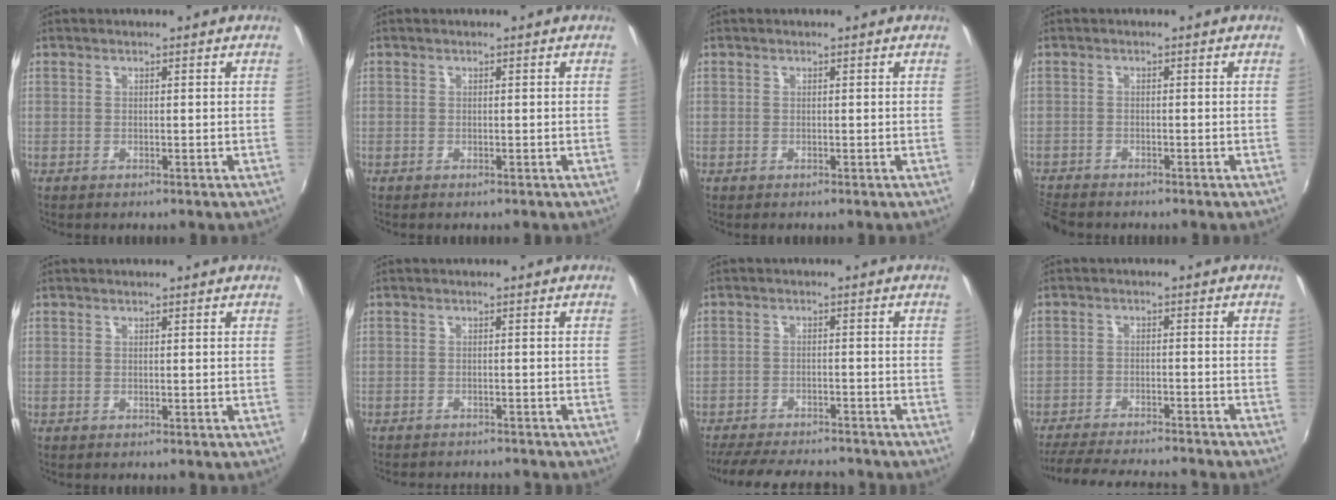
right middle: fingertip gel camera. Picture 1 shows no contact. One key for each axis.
{"total": 0.0}
{"total": 0.5, "fx": -0.2, "fy": 0.4, "fz": -0.1, "tx": 0.002, "ty": -0.002, "tz": -0.005}
{"total": 4.6, "fx": -4.4, "fy": 0.8, "fz": 1.3, "tx": -0.043, "ty": -0.022, "tz": -0.084}
{"total": 0.0}
{"total": 6.9, "fx": -6.4, "fy": 1.5, "fz": 2.1, "tx": -0.055, "ty": -0.015, "tz": -0.090}
{"total": 13.1, "fx": -11.5, "fy": 3.8, "fz": 5.0, "tx": -0.121, "ty": -0.004, "tz": -0.172}
{"total": 15.7, "fx": -14.1, "fy": 1.8, "fz": 6.6, "tx": -0.135, "ty": -0.019, "tz": -0.211}